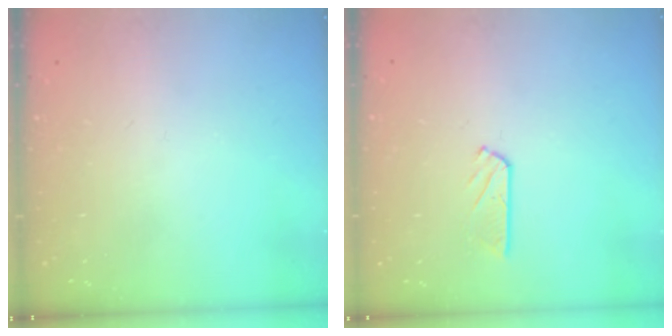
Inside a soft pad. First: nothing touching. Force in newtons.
{"total": 3.9, "press": 3.9, "slide": 0.4}